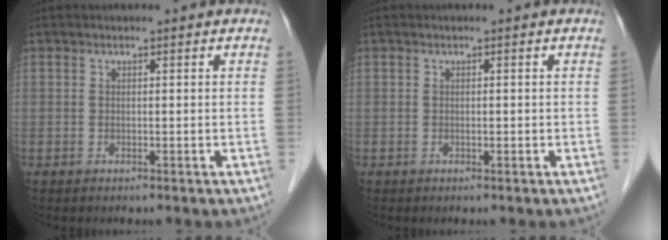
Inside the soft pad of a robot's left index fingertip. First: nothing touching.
{"total": 0.0}